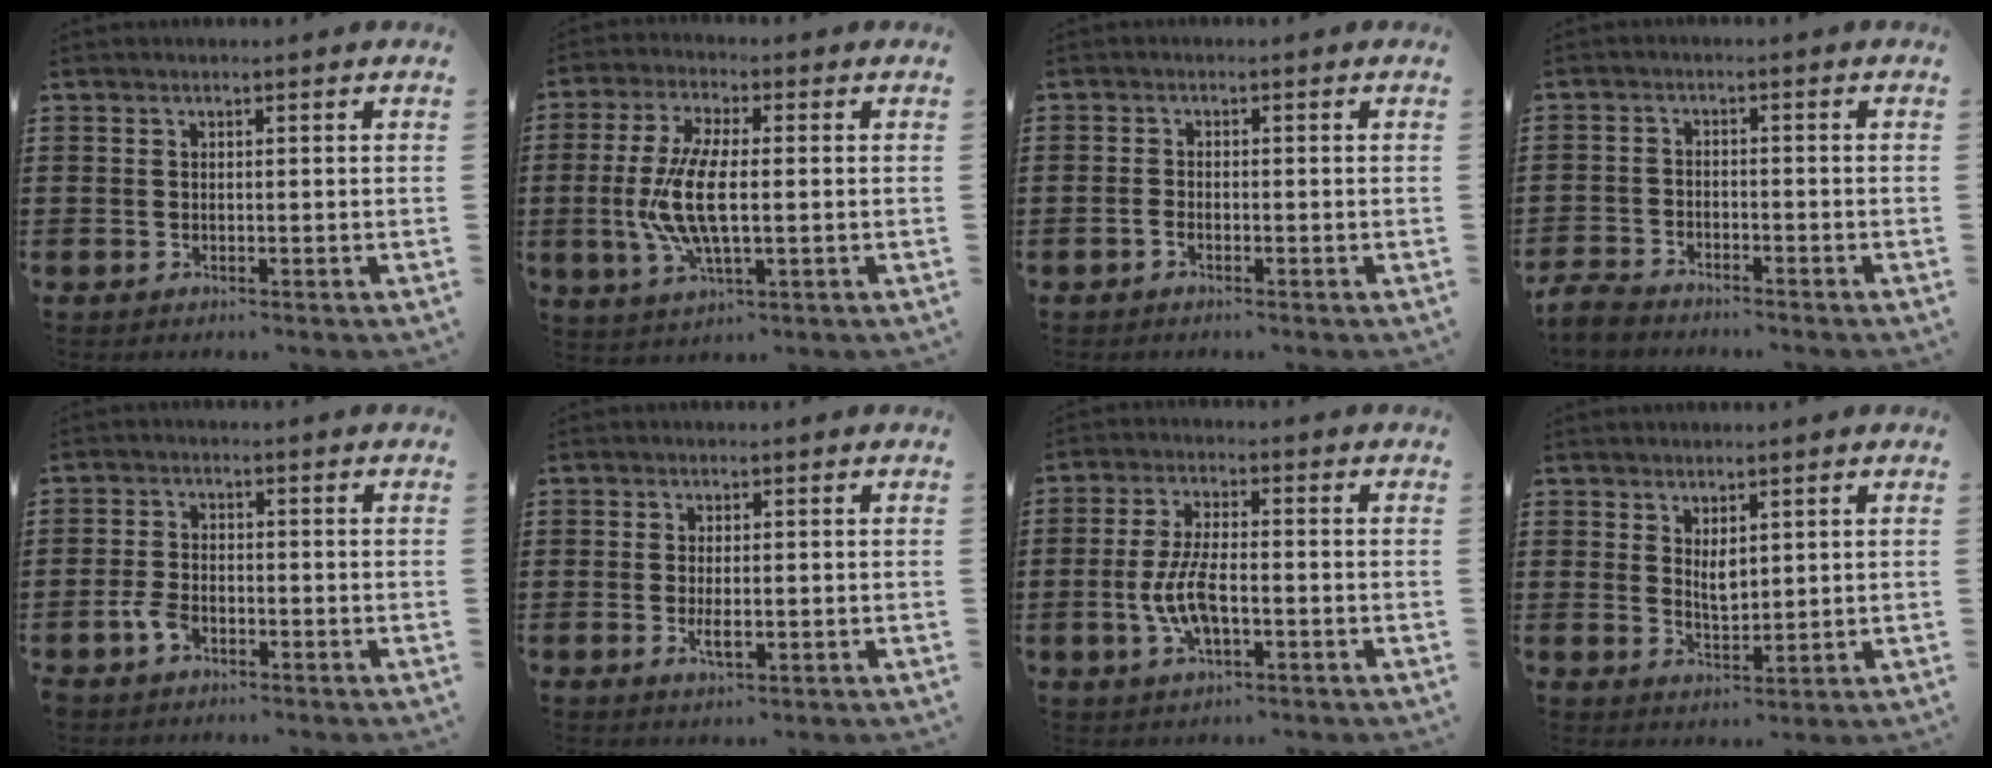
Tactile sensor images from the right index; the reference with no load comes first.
{"total": 9.8, "force": [-0.7, 3.4, 9.1], "torque": [-0.208, -0.013, -0.021]}
{"total": 1.1, "force": [-0.8, 0.4, 0.6], "torque": [-0.015, -0.003, -0.015]}
{"total": 3.3, "force": [-3.2, 0.7, 0.6], "torque": [-0.027, 0.001, -0.070]}
{"total": 3.5, "force": [-2.1, 1.7, 2.2], "torque": [-0.067, -0.005, -0.046]}
{"total": 2.7, "force": [-0.5, 0.9, 2.5], "torque": [-0.053, -0.004, -0.011]}
{"total": 7.3, "force": [-1.7, 2.8, 6.6], "torque": [-0.152, -0.007, -0.038]}
{"total": 2.6, "force": [1.5, 1.1, 1.8], "torque": [-0.030, -0.001, 0.025]}